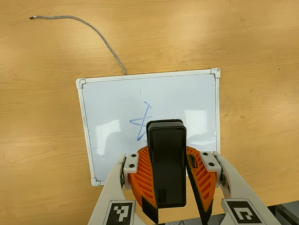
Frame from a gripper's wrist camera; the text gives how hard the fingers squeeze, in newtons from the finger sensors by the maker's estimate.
{"total": 9.3, "left": 9.3, "right": 9.3}